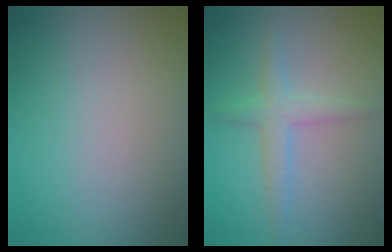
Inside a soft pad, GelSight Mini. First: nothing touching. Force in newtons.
{"total": 2.3, "press": 2.3, "slide": 0.1}